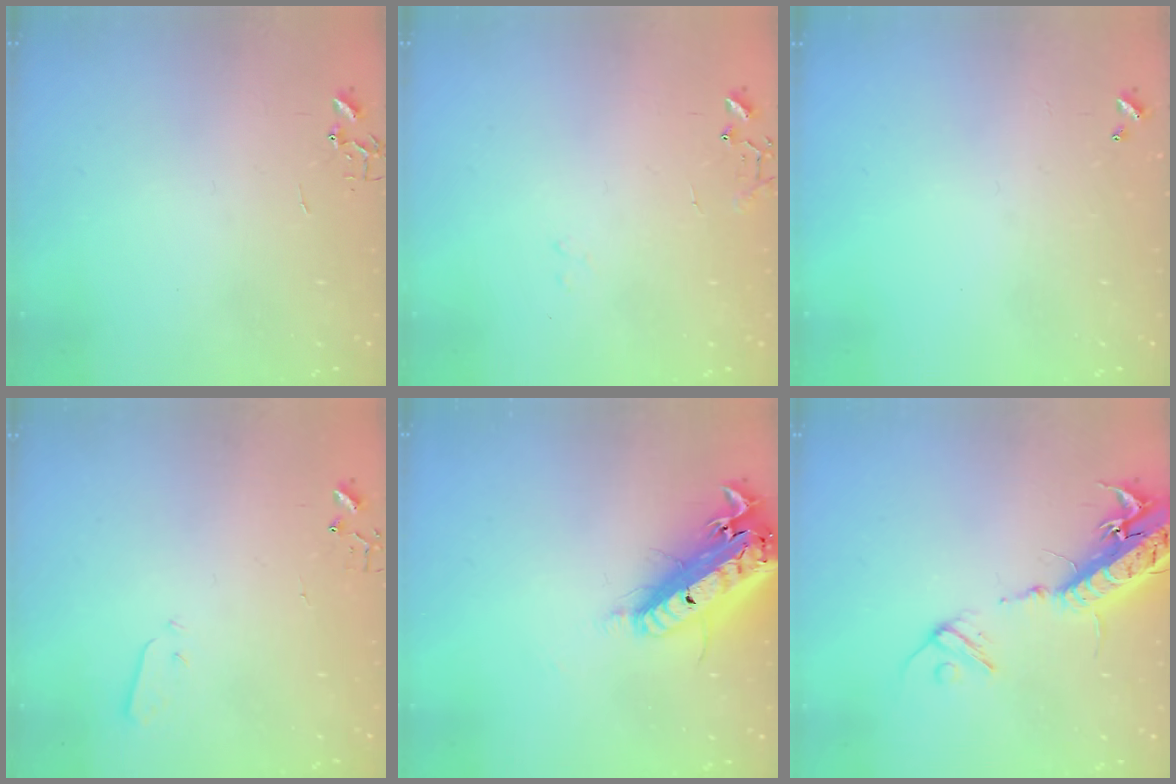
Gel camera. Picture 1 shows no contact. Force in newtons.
{"total": 8.0, "press": 8.0, "slide": 0.9}
{"total": 0.0}
{"total": 3.3, "press": 3.2, "slide": 0.7}
{"total": 21.6, "press": 21.0, "slide": 5.0}
{"total": 18.2, "press": 17.7, "slide": 4.1}